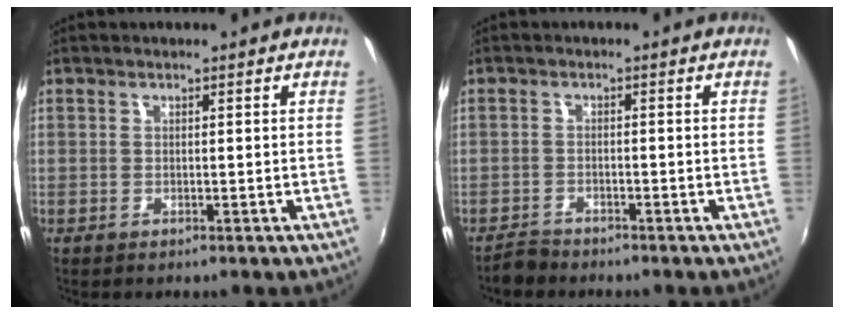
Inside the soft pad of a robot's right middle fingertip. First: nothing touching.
{"total": 2.6, "force": [-2.5, 0.8, 0.1], "torque": [-0.011, 0.000, -0.049]}